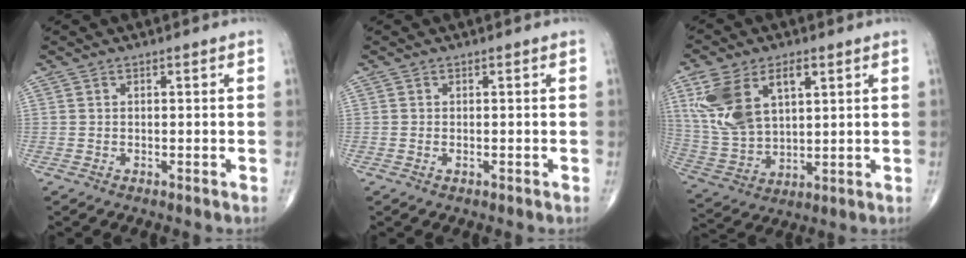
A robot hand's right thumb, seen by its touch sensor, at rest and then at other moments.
{"total": 0.6, "force": [-0.2, 0.3, 0.5], "torque": [-0.012, 0.001, -0.002]}
{"total": 15.4, "force": [5.7, 8.8, 11.3], "torque": [-0.223, -0.008, 0.123]}